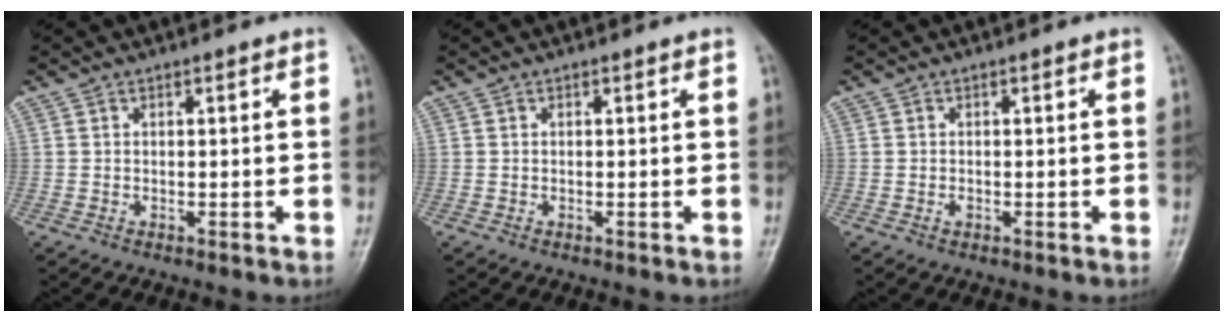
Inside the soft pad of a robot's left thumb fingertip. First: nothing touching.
{"total": 0.0}
{"total": 0.8, "force": [-0.2, 0.5, 0.6], "torque": [-0.008, 0.001, -0.003]}